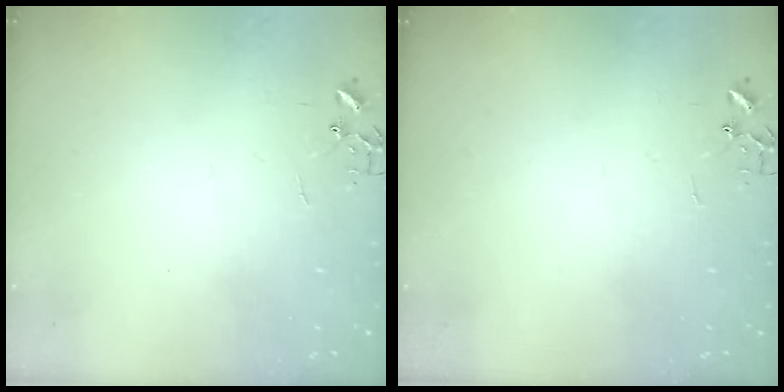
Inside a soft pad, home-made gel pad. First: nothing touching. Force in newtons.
{"total": 0.0}